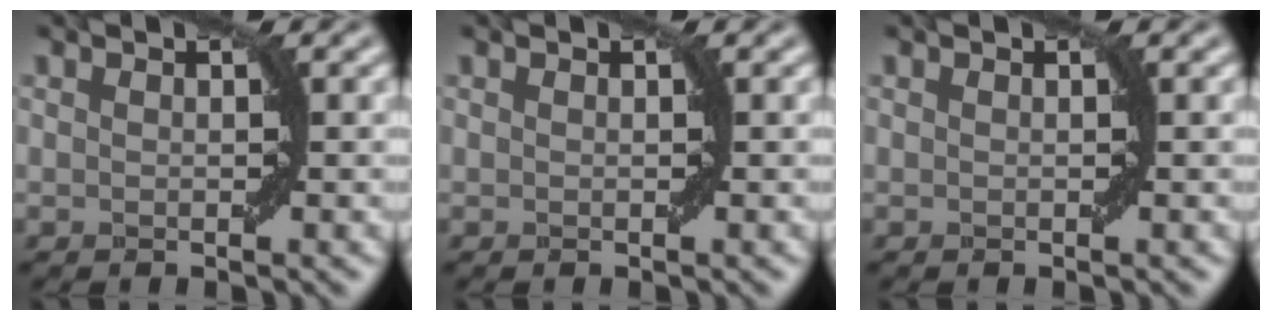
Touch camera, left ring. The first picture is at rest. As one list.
[{"total": 0.0}, {"total": 0.0}]